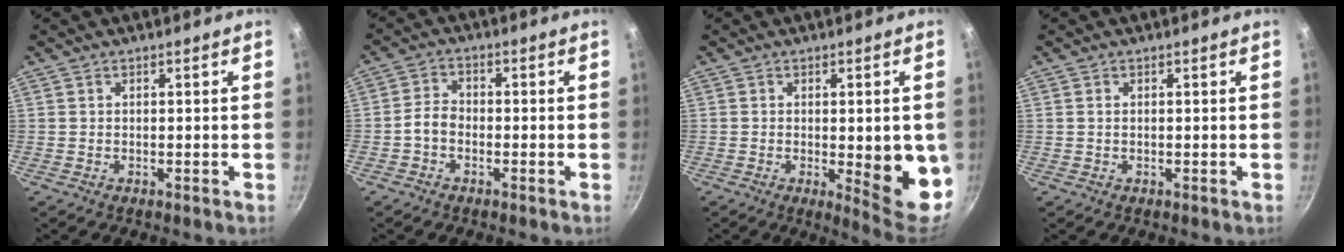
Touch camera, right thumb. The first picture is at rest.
{"total": 3.5, "force": [-1.5, 2.4, 2.1], "torque": [-0.037, 0.025, -0.036]}
{"total": 12.6, "force": [-1.5, 4.2, 11.8], "torque": [-0.120, -0.015, -0.013]}
{"total": 0.5, "force": [0.1, 0.3, 0.5], "torque": [-0.009, 0.001, 0.002]}